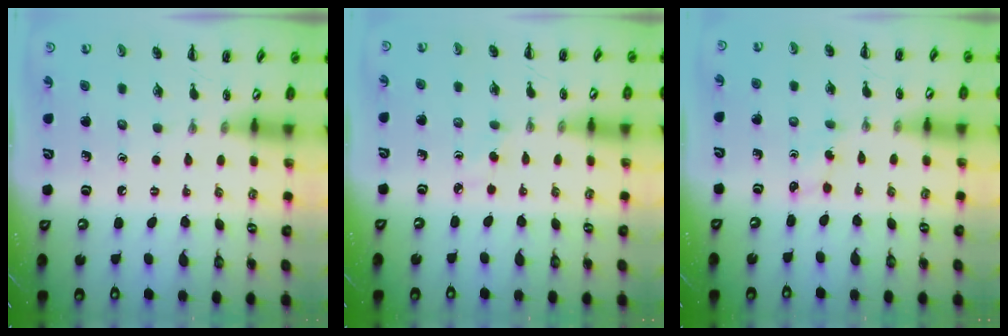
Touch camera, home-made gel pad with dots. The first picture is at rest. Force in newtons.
{"total": 2.3, "press": 2.1, "slide": 0.9}
{"total": 2.7, "press": 2.5, "slide": 0.9}